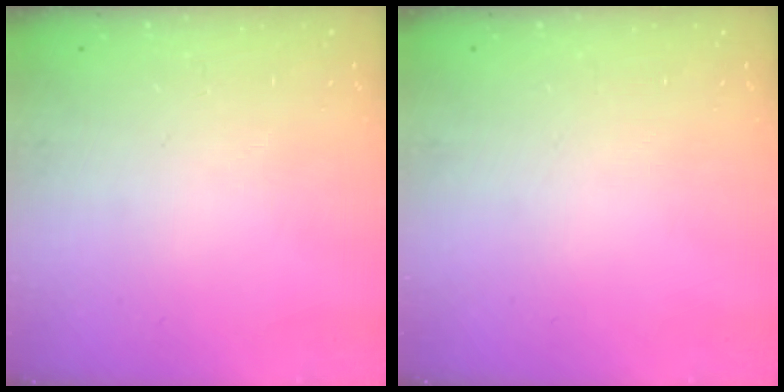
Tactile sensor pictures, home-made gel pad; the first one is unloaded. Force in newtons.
{"total": 0.0}